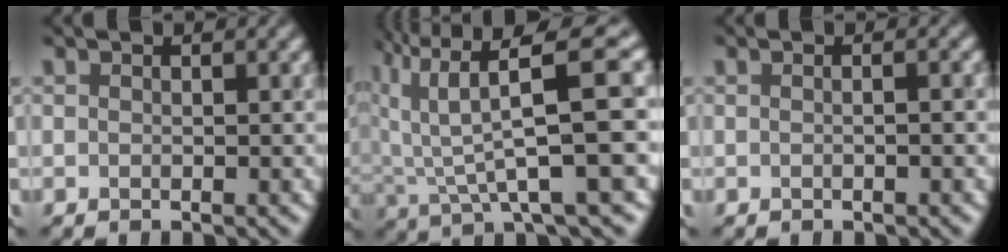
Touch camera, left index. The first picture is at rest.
{"total": 9.3, "force": [3.8, 1.6, 8.3], "torque": [-0.145, 0.019, 0.076]}
{"total": 2.2, "force": [0.3, 1.3, 1.7], "torque": [0.008, 0.005, -0.025]}